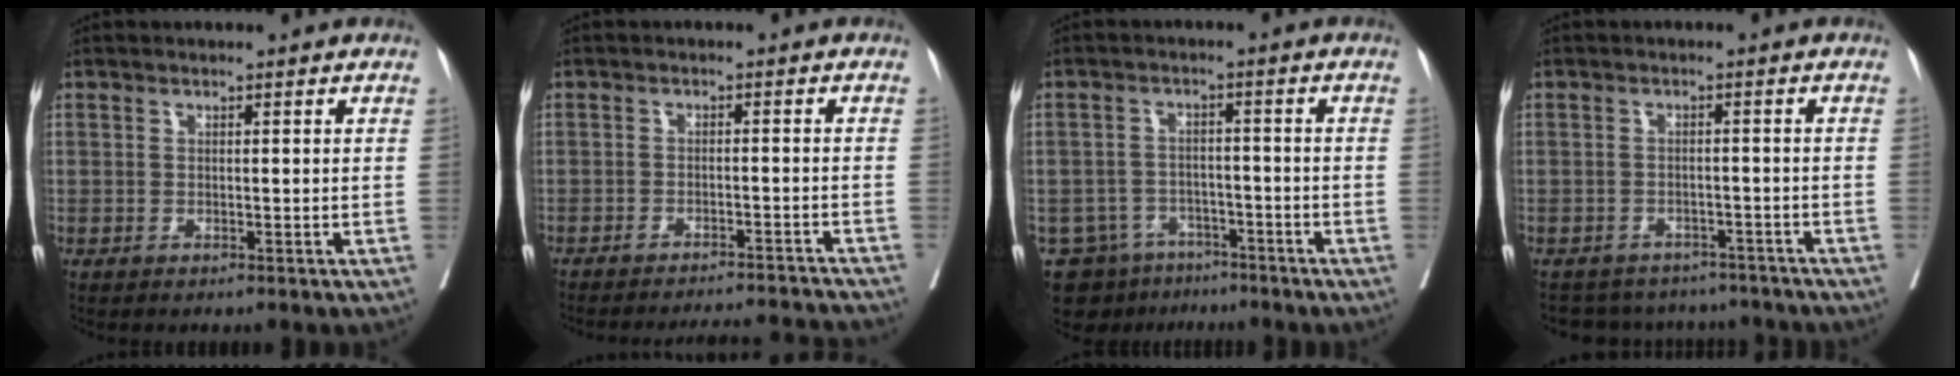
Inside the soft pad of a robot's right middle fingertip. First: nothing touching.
{"total": 10.0, "force": [-9.9, 0.1, 1.3], "torque": [-0.007, 0.011, -0.117]}
{"total": 7.6, "force": [-5.4, 5.2, 1.1], "torque": [-0.019, 0.018, -0.076]}
{"total": 9.0, "force": [-8.2, 3.6, 0.5], "torque": [-0.004, 0.018, -0.094]}